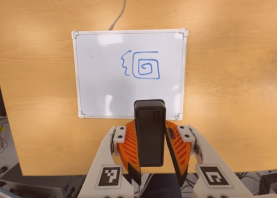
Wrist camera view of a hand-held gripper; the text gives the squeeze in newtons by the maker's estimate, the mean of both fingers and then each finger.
{"total": 6.6, "left": 6.2, "right": 7.1}